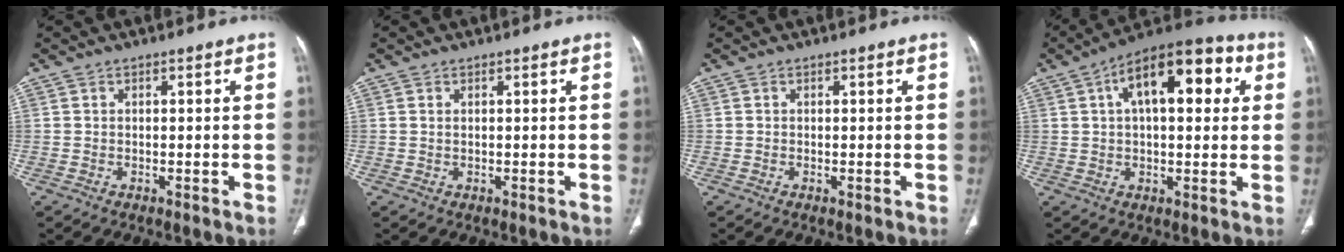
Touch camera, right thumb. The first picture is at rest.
{"total": 0.0}
{"total": 0.0}
{"total": 17.1, "force": [5.0, 8.1, 14.1], "torque": [-0.180, 0.028, 0.067]}